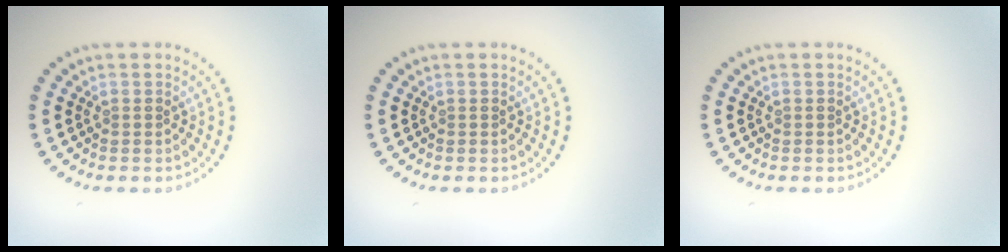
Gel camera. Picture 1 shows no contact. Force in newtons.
{"total": 0.0}
{"total": 0.0}